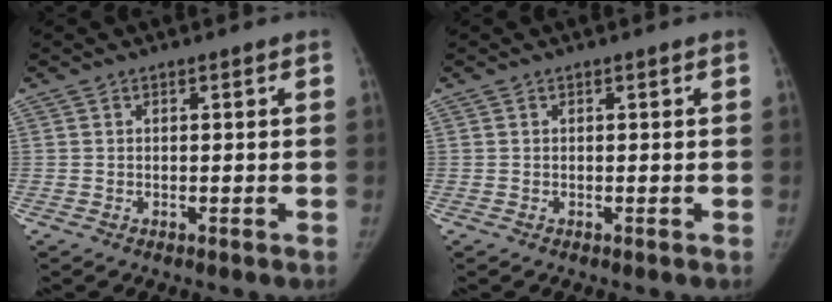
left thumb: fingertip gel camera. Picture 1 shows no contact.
{"total": 0.0}